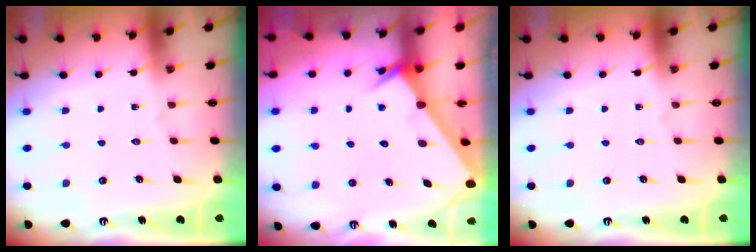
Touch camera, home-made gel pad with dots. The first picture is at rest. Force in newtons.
{"total": 2.4, "press": 2.4, "slide": 0.1}
{"total": 0.0}